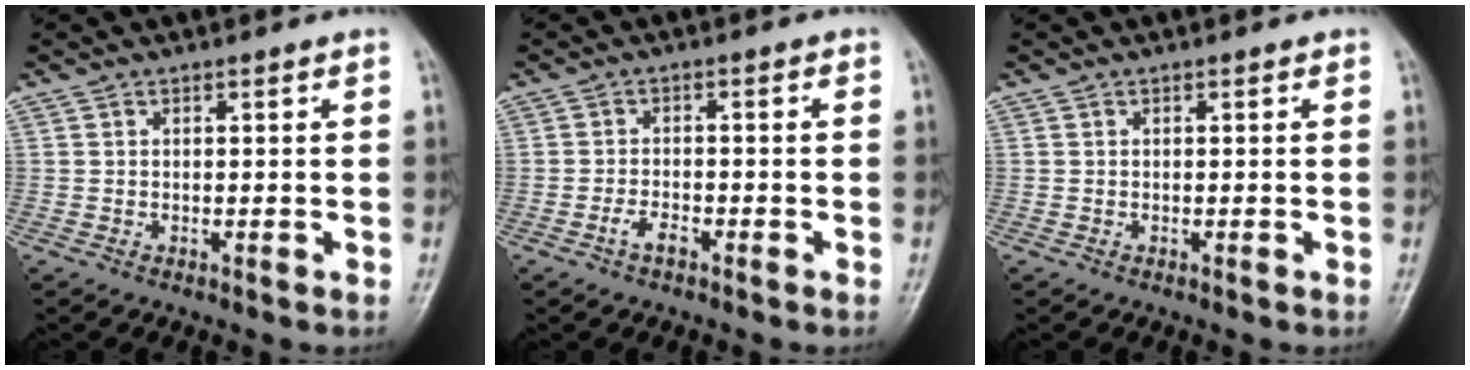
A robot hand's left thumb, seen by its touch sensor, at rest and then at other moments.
{"total": 2.8, "force": [-1.7, 1.3, 1.7], "torque": [-0.034, 0.013, -0.035]}
{"total": 0.0}